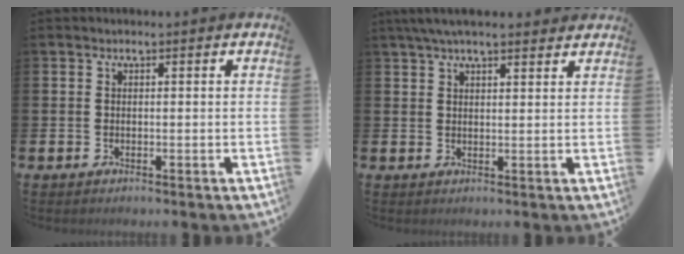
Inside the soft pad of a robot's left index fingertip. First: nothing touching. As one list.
[{"total": 4.2, "force": [3.7, 0.8, 2.0], "torque": [-0.044, -0.005, 0.067]}]